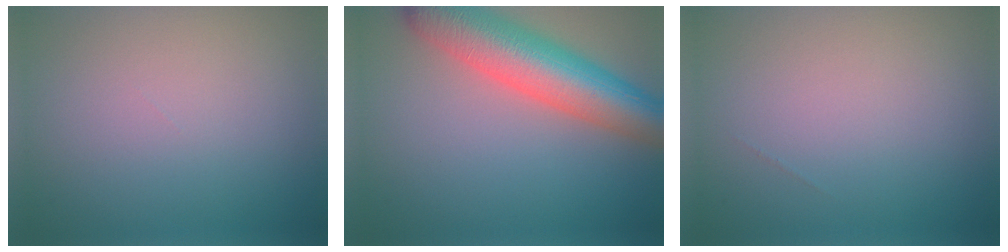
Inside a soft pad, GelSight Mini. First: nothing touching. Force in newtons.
{"total": 9.3, "press": 9.3, "slide": 0.5}
{"total": 0.0}